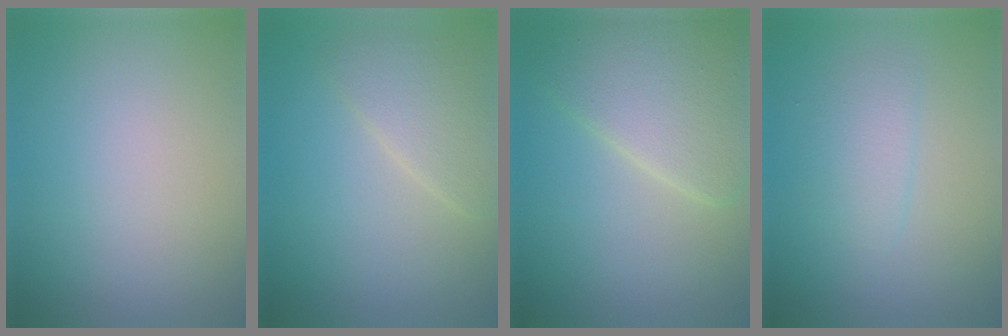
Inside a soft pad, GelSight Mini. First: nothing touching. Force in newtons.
{"total": 3.0, "press": 3.0, "slide": 0.1}
{"total": 6.0, "press": 6.0, "slide": 0.2}
{"total": 2.0, "press": 2.0, "slide": 0.1}